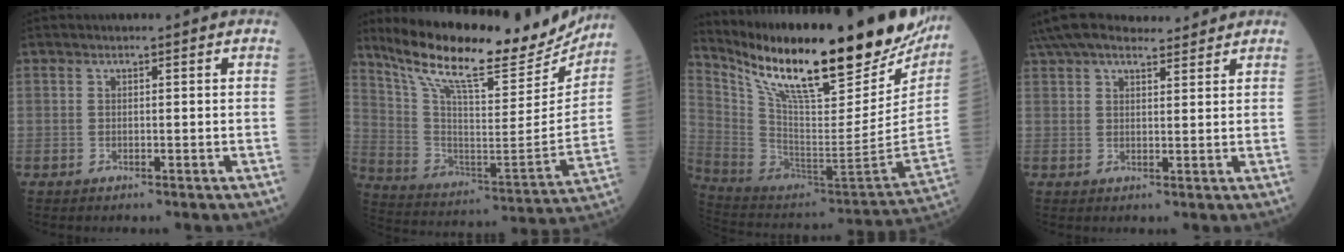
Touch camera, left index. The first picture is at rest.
{"total": 24.5, "force": [21.2, 4.7, 11.2], "torque": [-0.197, -0.036, 0.322]}
{"total": 32.2, "force": [24.3, 7.1, 20.0], "torque": [-0.339, -0.039, 0.367]}
{"total": 12.9, "force": [11.6, 2.9, 4.8], "torque": [-0.087, 0.047, 0.184]}